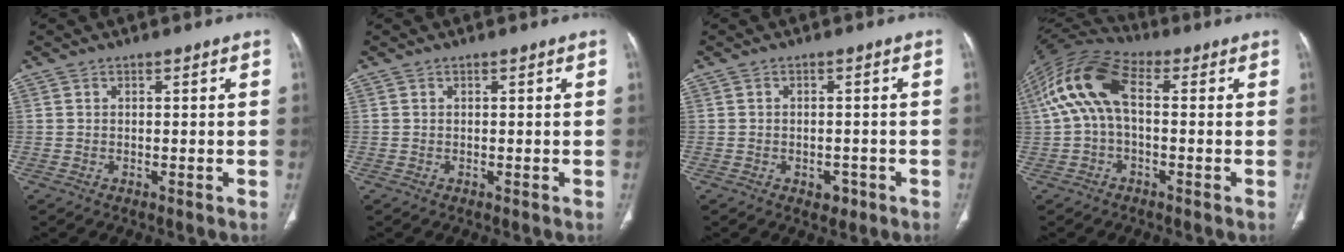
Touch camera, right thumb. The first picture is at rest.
{"total": 0.0}
{"total": 2.6, "force": [-1.2, 1.9, 1.3], "torque": [-0.005, 0.005, -0.012]}
{"total": 13.4, "force": [1.2, 7.3, 11.2], "torque": [-0.230, 0.041, 0.013]}